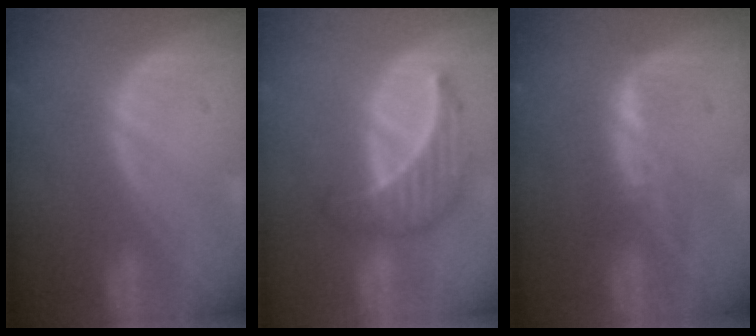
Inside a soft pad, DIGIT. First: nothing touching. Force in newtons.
{"total": 7.0, "press": 6.2, "slide": 3.1}
{"total": 3.4, "press": 3.4, "slide": 0.2}